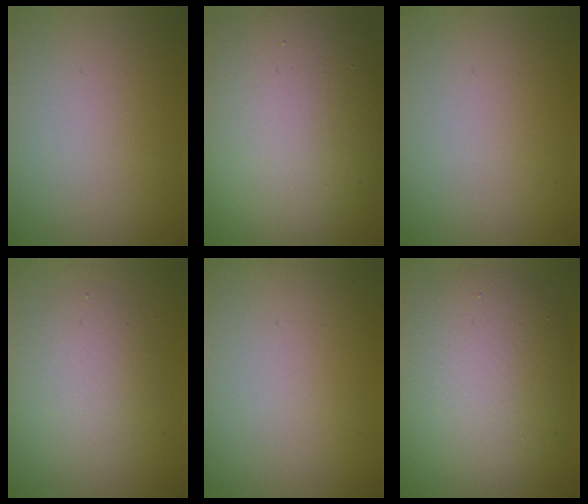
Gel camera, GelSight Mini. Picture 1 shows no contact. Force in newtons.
{"total": 17.9, "press": 17.9, "slide": 1.1}
{"total": 0.0}
{"total": 3.8, "press": 3.8, "slide": 0.2}
{"total": 0.0}
{"total": 10.5, "press": 10.5, "slide": 0.9}